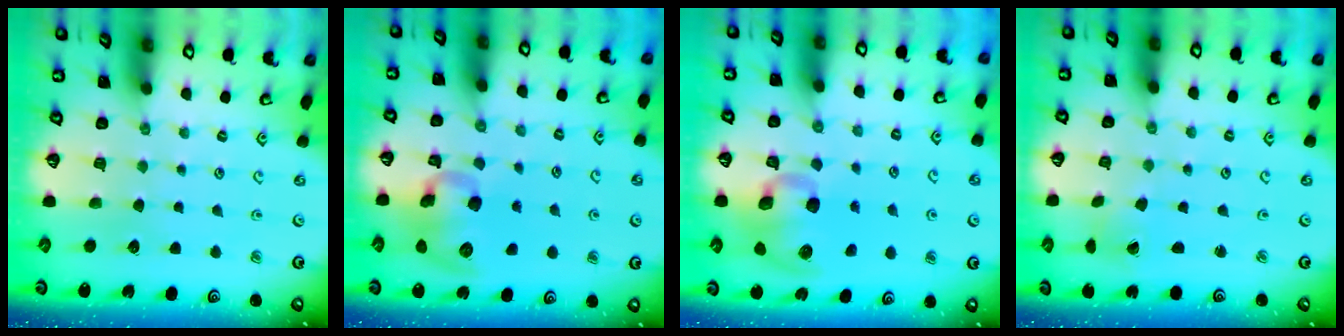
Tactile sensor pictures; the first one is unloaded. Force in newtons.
{"total": 11.5, "press": 11.3, "slide": 1.8}
{"total": 13.5, "press": 13.4, "slide": 1.7}
{"total": 1.5, "press": 1.5, "slide": 0.3}